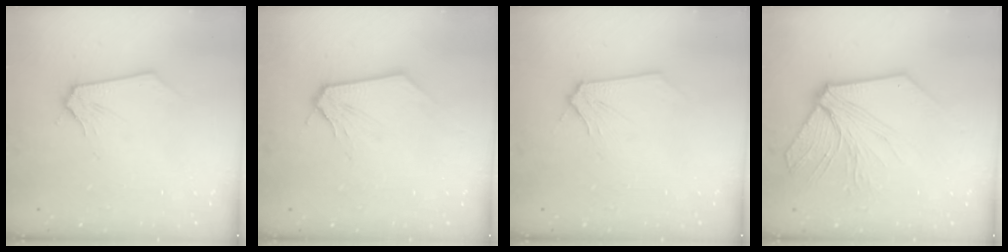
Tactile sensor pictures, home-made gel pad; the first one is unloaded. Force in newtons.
{"total": 1.9, "press": 1.9, "slide": 0.2}
{"total": 0.0}
{"total": 10.6, "press": 10.6, "slide": 1.0}